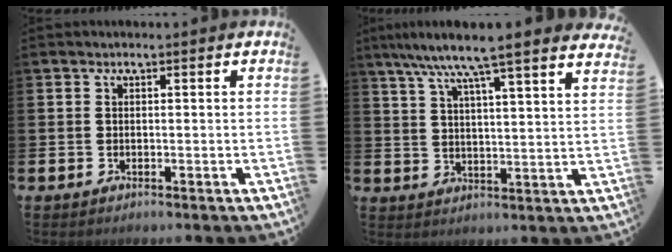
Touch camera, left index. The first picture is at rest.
{"total": 8.2, "force": [7.2, 0.1, 3.9], "torque": [-0.086, -0.047, 0.118]}